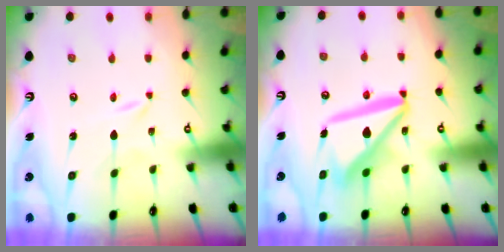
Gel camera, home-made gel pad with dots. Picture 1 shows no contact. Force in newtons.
{"total": 14.3, "press": 14.2, "slide": 1.6}